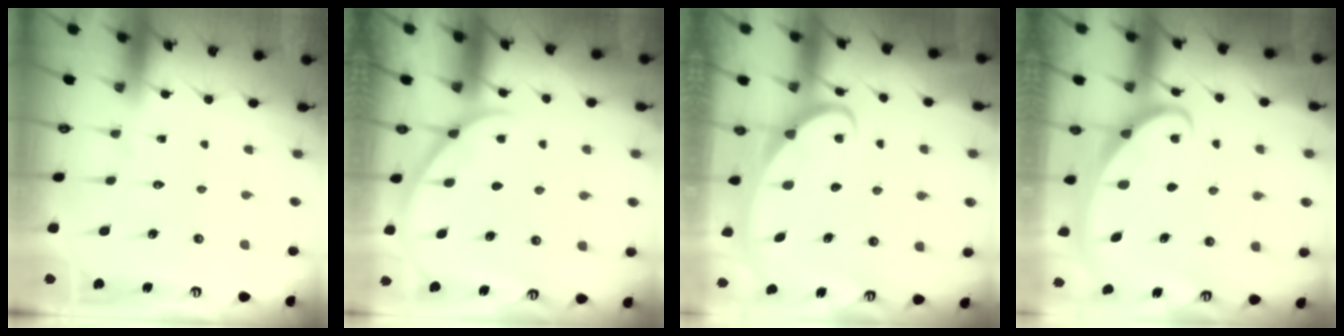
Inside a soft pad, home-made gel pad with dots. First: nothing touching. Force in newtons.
{"total": 1.9, "press": 1.9, "slide": 0.2}
{"total": 2.6, "press": 2.5, "slide": 0.3}
{"total": 2.2, "press": 2.1, "slide": 0.3}